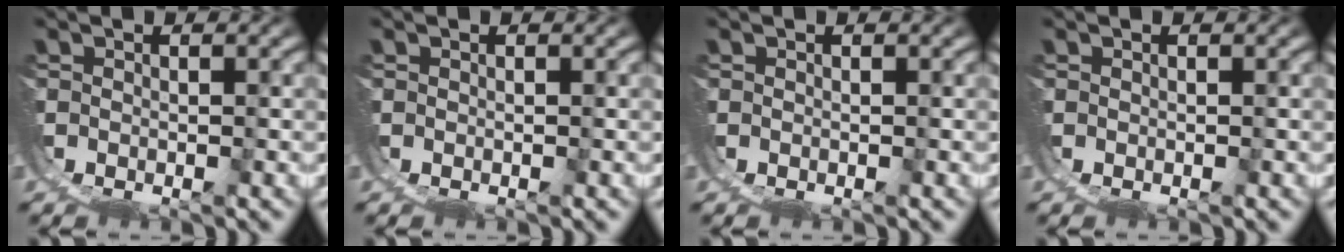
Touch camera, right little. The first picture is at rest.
{"total": 2.6, "force": [0.2, -2.6, -0.6], "torque": [0.026, -0.009, 0.015]}
{"total": 0.0}
{"total": 0.0}